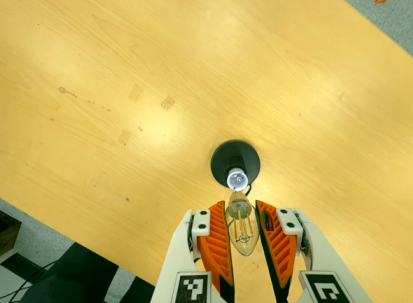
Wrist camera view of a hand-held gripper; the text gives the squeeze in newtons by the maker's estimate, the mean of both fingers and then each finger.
{"total": 9.8, "left": 9.0, "right": 10.6}